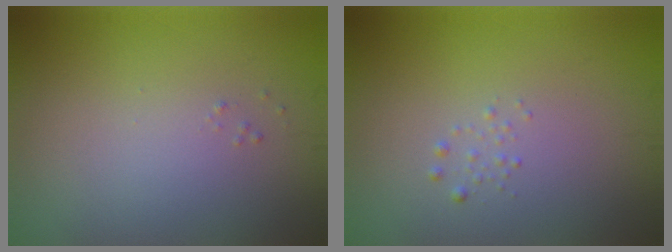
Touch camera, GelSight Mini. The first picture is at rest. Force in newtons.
{"total": 0.6, "press": 0.6, "slide": 0.0}